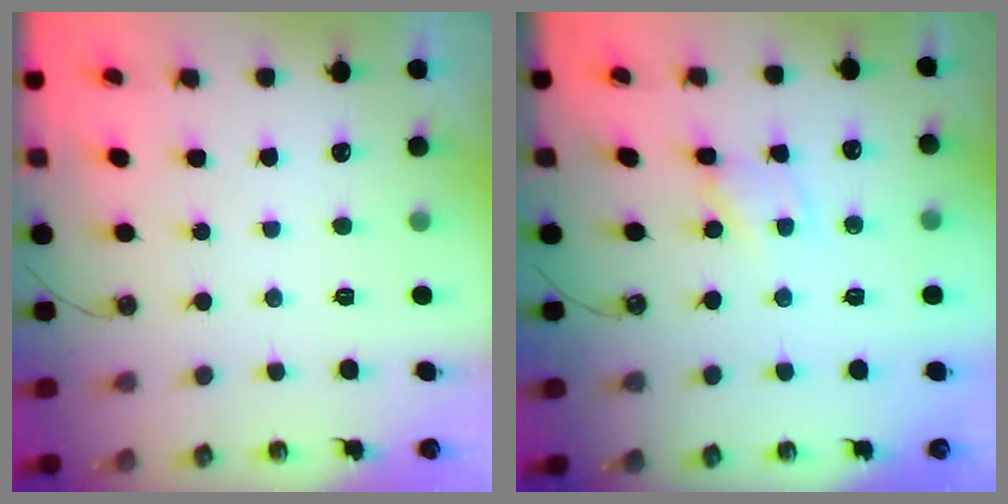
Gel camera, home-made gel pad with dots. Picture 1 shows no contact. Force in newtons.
{"total": 1.1, "press": 1.1, "slide": 0.1}